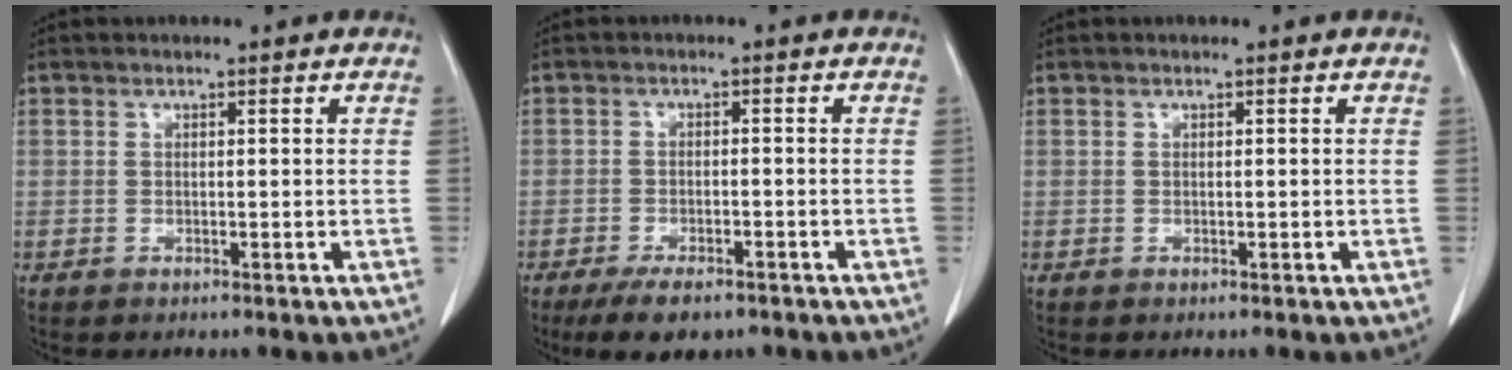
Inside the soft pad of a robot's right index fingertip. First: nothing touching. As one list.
[{"total": 6.4, "force": [-4.8, 2.3, 3.7], "torque": [-0.060, -0.007, -0.075]}, {"total": 0.0}]